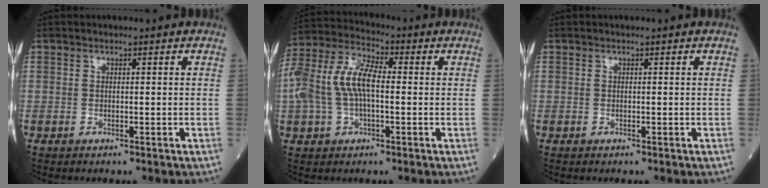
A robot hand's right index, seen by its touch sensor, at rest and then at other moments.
{"total": 10.5, "force": [0.0, 4.6, 9.5], "torque": [-0.218, 0.030, -0.002]}
{"total": 0.0}